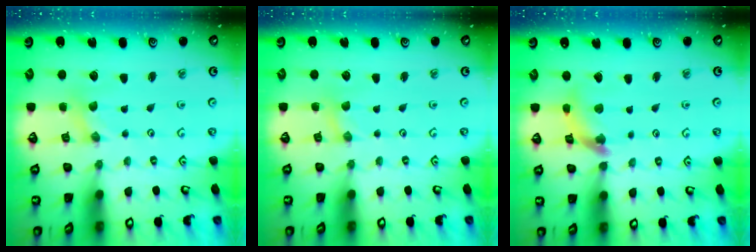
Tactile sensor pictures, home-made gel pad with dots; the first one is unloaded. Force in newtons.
{"total": 0.7, "press": 0.6, "slide": 0.2}
{"total": 9.0, "press": 8.9, "slide": 1.1}